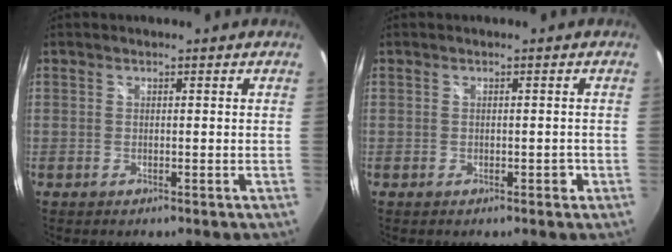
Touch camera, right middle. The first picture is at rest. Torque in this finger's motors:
{"motor_torque": [-0.05, -0.02, 0.00, 0.00]}